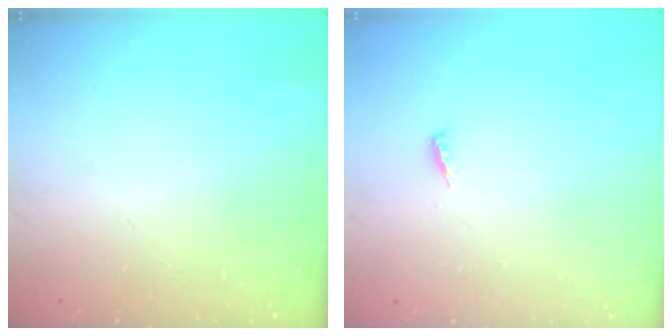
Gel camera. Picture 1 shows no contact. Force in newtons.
{"total": 3.9, "press": 3.9, "slide": 0.4}